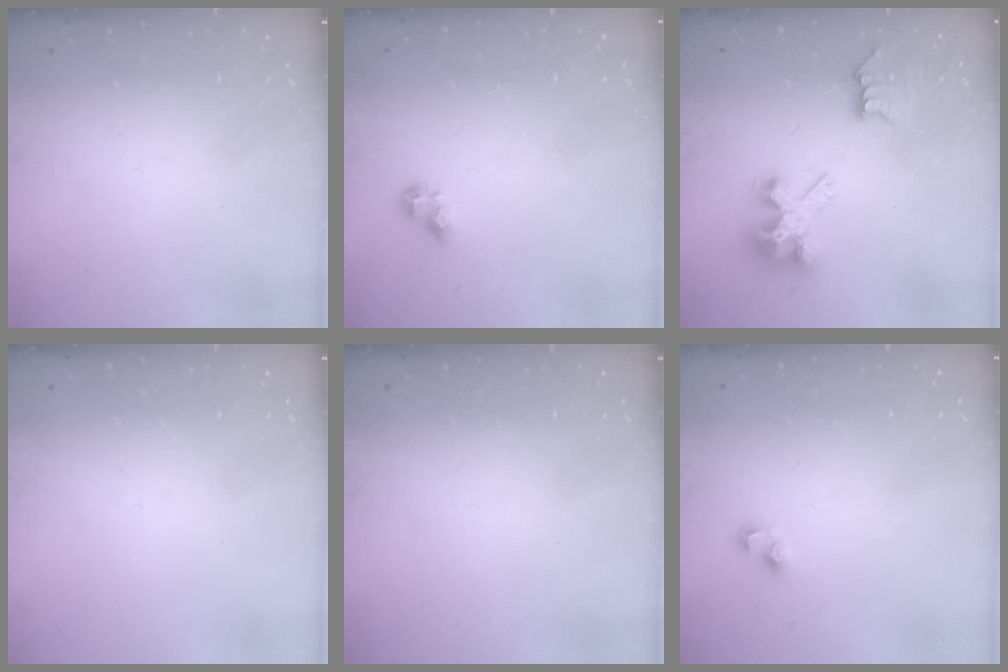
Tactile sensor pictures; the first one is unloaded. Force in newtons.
{"total": 4.8, "press": 4.7, "slide": 0.4}
{"total": 7.4, "press": 7.4, "slide": 0.0}
{"total": 0.0}
{"total": 0.0}
{"total": 2.3, "press": 2.3, "slide": 0.2}